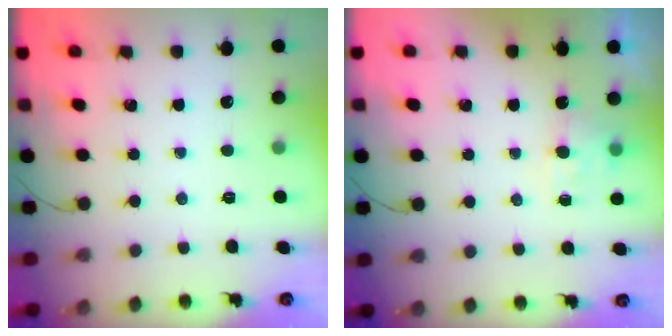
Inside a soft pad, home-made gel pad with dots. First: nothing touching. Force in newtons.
{"total": 4.4, "press": 4.1, "slide": 1.5}